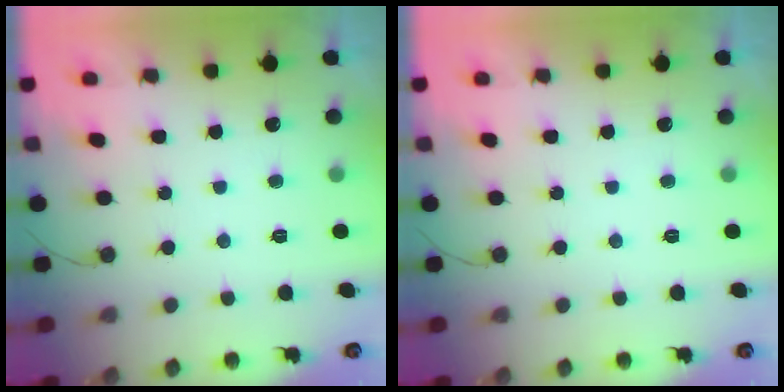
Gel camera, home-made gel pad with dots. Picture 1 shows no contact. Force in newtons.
{"total": 0.0}